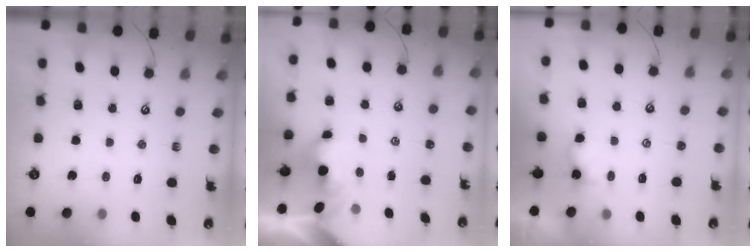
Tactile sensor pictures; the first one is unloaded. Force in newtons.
{"total": 1.7, "press": 1.7, "slide": 0.2}
{"total": 0.8, "press": 0.8, "slide": 0.1}